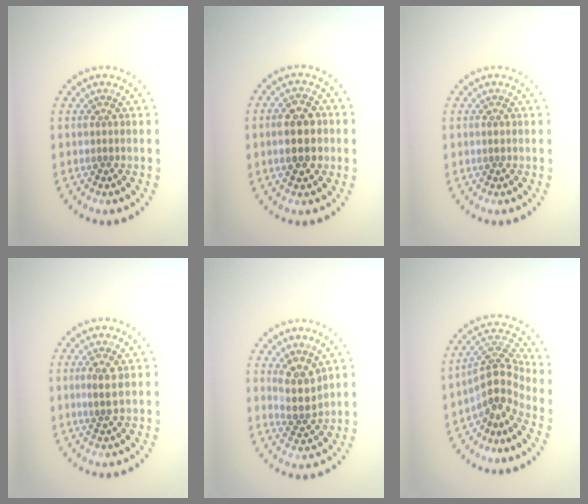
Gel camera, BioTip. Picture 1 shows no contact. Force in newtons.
{"total": 4.0, "press": 4.0, "slide": 0.4}
{"total": 0.5, "press": 0.5, "slide": 0.1}
{"total": 1.8, "press": 1.7, "slide": 0.7}
{"total": 3.0, "press": 2.4, "slide": 1.7}
{"total": 3.8, "press": 2.7, "slide": 2.7}